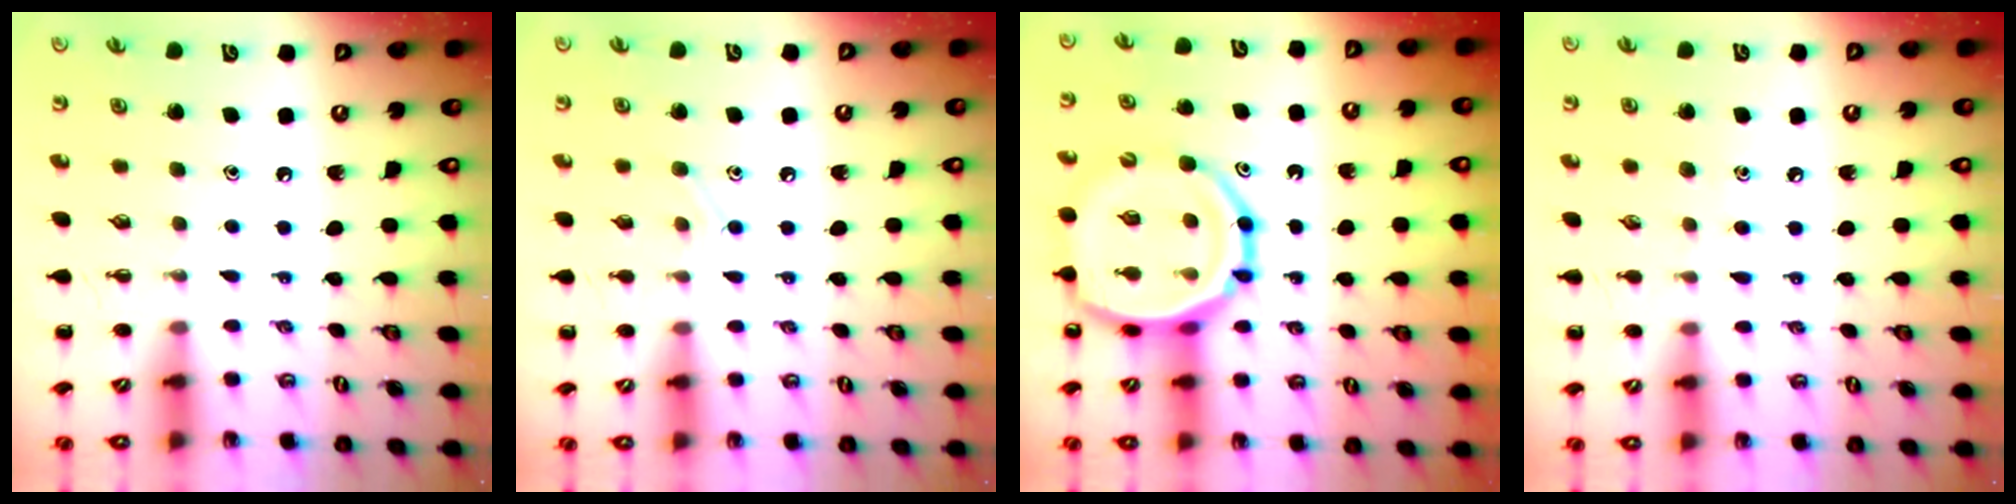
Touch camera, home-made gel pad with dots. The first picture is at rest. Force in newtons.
{"total": 6.3, "press": 6.1, "slide": 1.5}
{"total": 17.5, "press": 17.0, "slide": 4.2}
{"total": 6.0, "press": 5.6, "slide": 2.1}